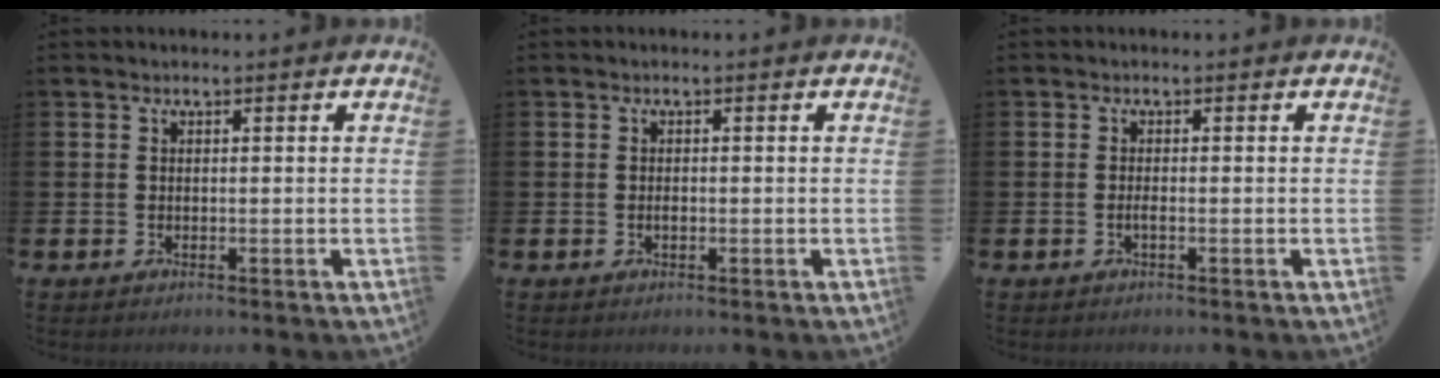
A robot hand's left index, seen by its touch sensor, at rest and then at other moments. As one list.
[{"total": 0.7, "force": [-0.2, 0.3, 0.5], "torque": [-0.020, 0.003, -0.002]}, {"total": 0.6, "force": [-0.3, 0.1, 0.5], "torque": [-0.018, 0.000, -0.004]}]